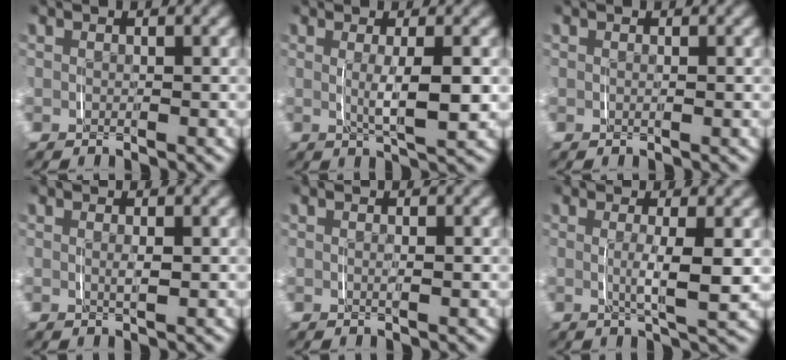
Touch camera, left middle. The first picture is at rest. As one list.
[{"total": 3.4, "force": [0.3, 0.5, 3.4], "torque": [-0.060, -0.008, 0.010]}, {"total": 0.0}, {"total": 0.9, "force": [0.4, 0.0, 0.9], "torque": [-0.020, -0.005, 0.008]}, {"total": 0.6, "force": [0.2, -0.1, 0.5], "torque": [-0.012, -0.004, 0.005]}, {"total": 3.3, "force": [0.5, 0.1, 3.3], "torque": [-0.062, -0.009, 0.011]}]